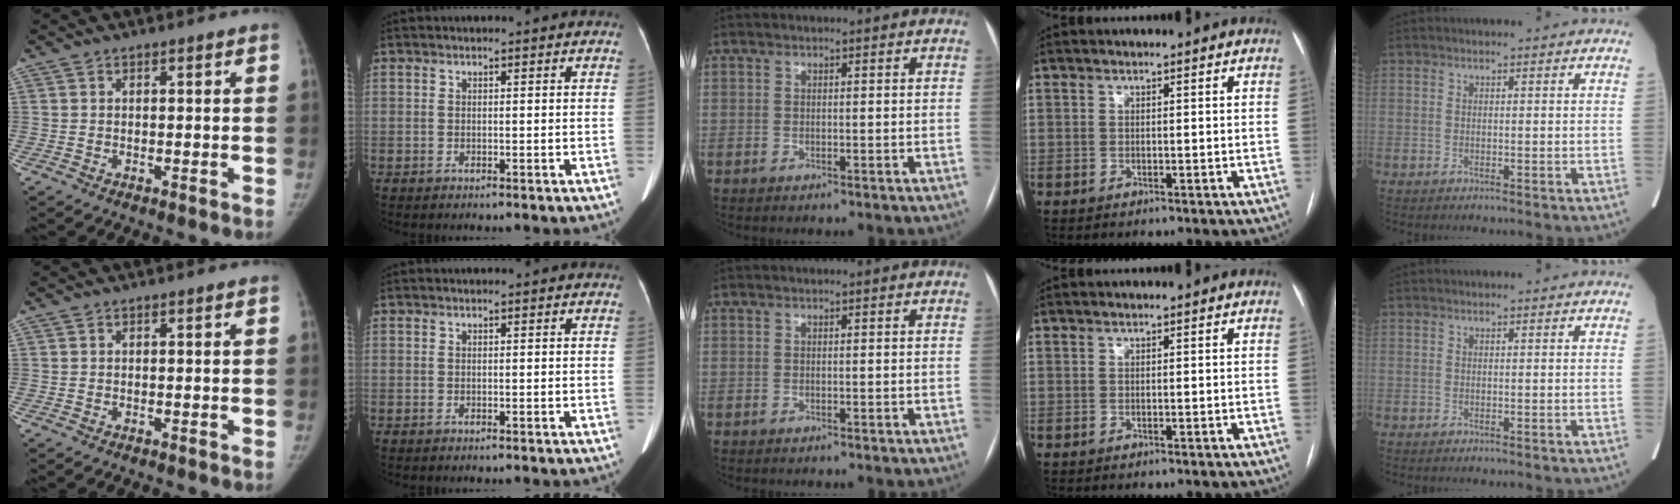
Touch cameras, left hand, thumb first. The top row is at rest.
{}